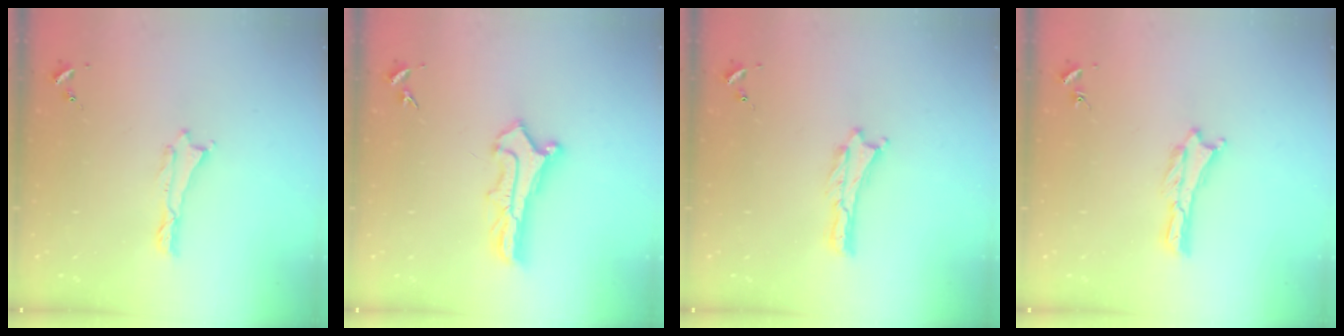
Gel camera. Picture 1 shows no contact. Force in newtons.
{"total": 2.9, "press": 2.9, "slide": 0.3}
{"total": 0.0}
{"total": 0.0}